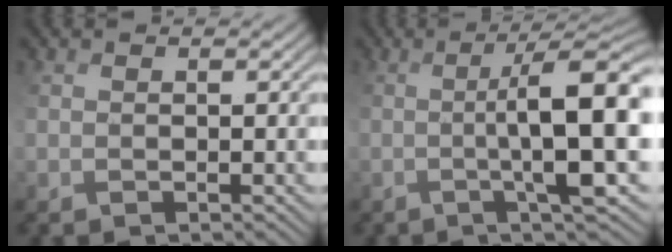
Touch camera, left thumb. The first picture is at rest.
{"total": 10.0, "force": [-0.5, 1.0, 9.9], "torque": [-0.143, 0.016, -0.003]}